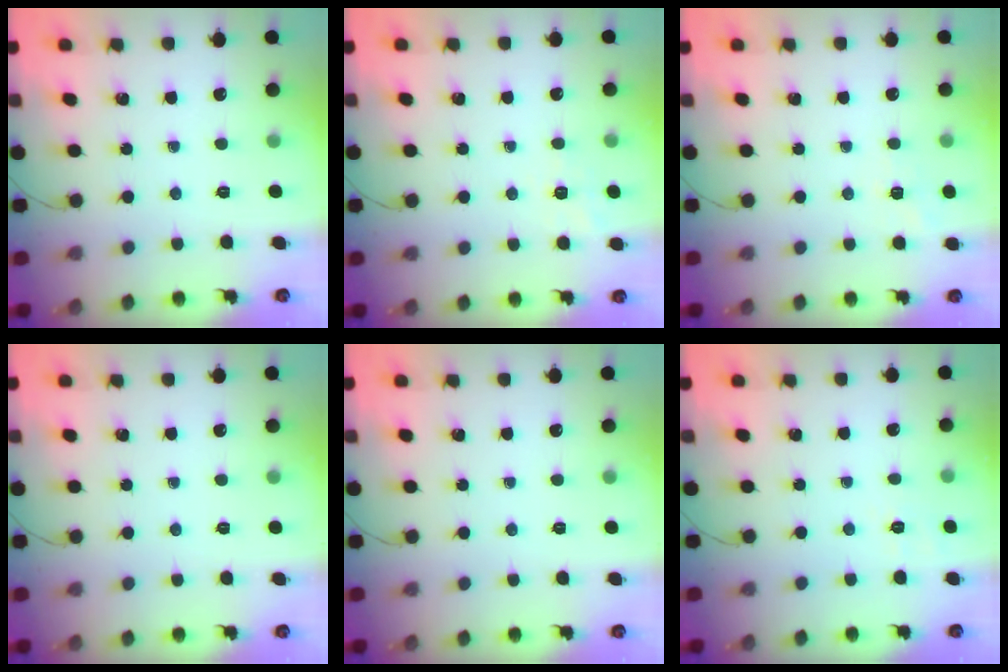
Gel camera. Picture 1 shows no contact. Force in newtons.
{"total": 1.7, "press": 0.9, "slide": 1.5}
{"total": 5.2, "press": 4.8, "slide": 1.8}
{"total": 0.0}
{"total": 0.0}
{"total": 2.0, "press": 0.4, "slide": 1.9}